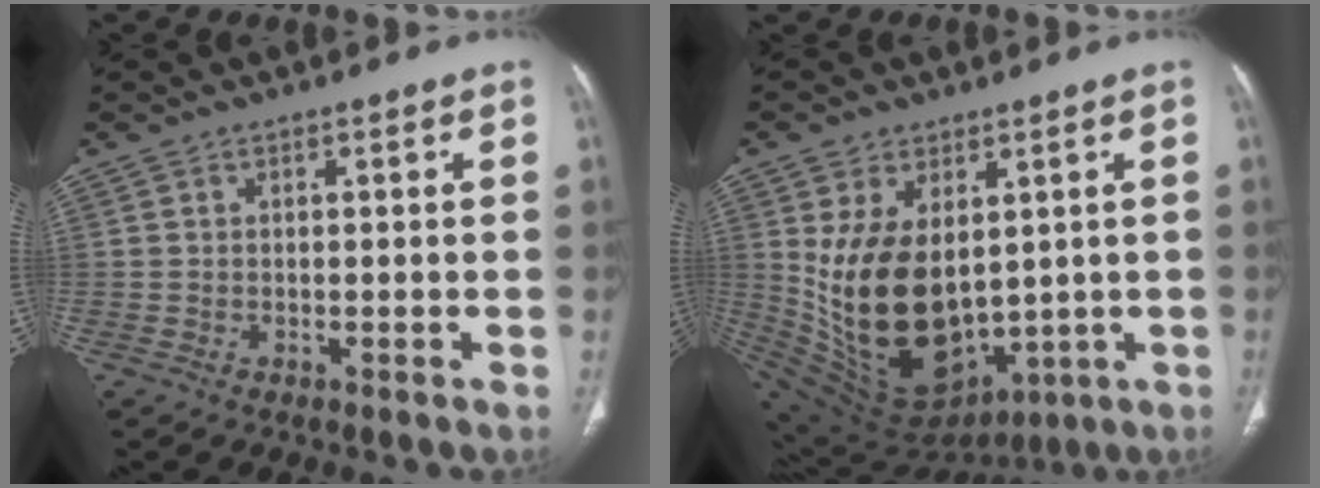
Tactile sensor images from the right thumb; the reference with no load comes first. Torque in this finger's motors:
{"motor_torque": [-0.46, 2.19, 2.10, 0.59, 0.61]}